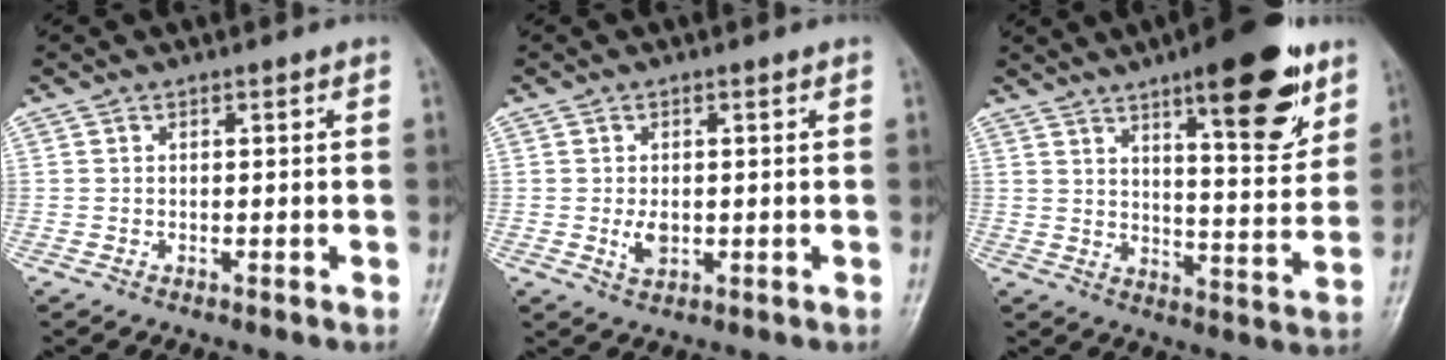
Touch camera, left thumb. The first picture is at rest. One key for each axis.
{"total": 3.0, "fx": -0.2, "fy": 1.9, "fz": 2.3, "tx": -0.038, "ty": -0.005, "tz": 0.002}
{"total": 17.1, "fx": 9.9, "fy": 5.0, "fz": 13.1, "tx": -0.151, "ty": -0.053, "tz": 0.143}